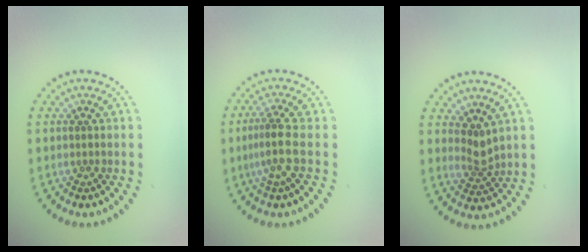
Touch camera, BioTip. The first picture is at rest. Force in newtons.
{"total": 2.8, "press": 2.0, "slide": 1.9}
{"total": 2.0, "press": 1.3, "slide": 1.5}